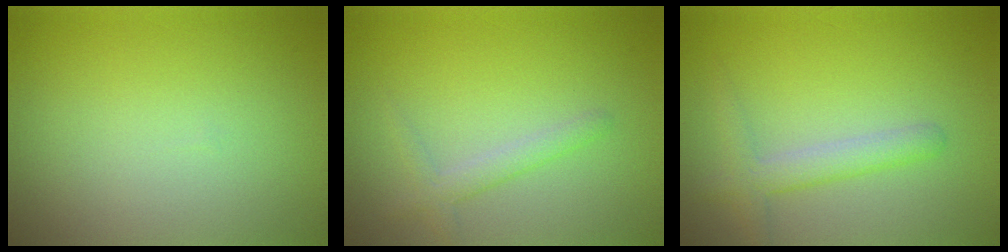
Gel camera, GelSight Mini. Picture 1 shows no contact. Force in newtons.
{"total": 1.7, "press": 1.7, "slide": 0.1}
{"total": 1.8, "press": 1.8, "slide": 0.2}